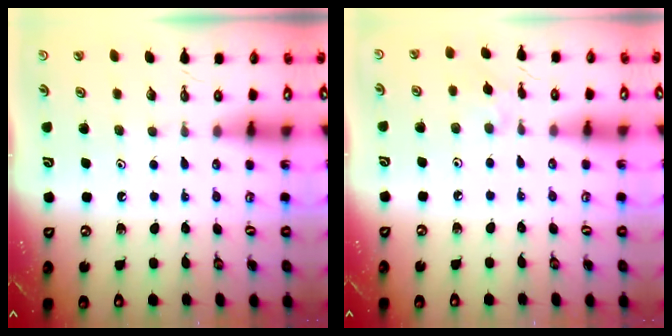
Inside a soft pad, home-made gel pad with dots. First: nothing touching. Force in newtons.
{"total": 2.1, "press": 2.1, "slide": 0.4}